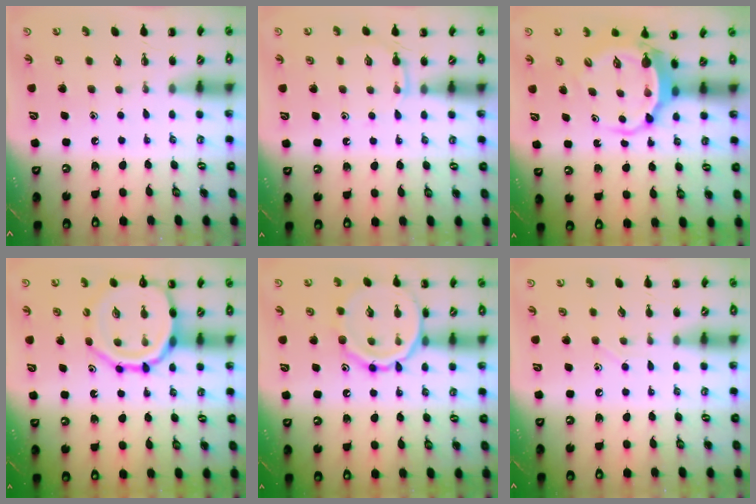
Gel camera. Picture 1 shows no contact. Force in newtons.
{"total": 3.7, "press": 3.4, "slide": 1.4}
{"total": 6.4, "press": 6.2, "slide": 1.3}
{"total": 14.8, "press": 14.7, "slide": 2.1}
{"total": 14.0, "press": 14.0, "slide": 0.6}
{"total": 3.0, "press": 2.8, "slide": 1.0}